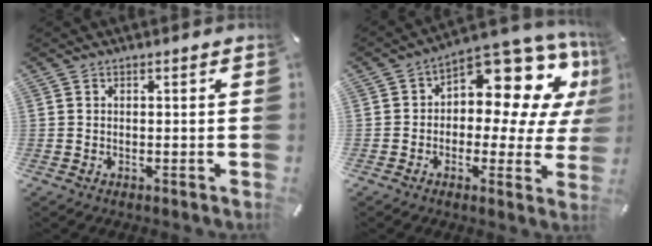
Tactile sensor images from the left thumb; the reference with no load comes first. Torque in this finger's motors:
{"motor_torque": [1.98, 1.98, 0.63, 0.21, 0.17]}